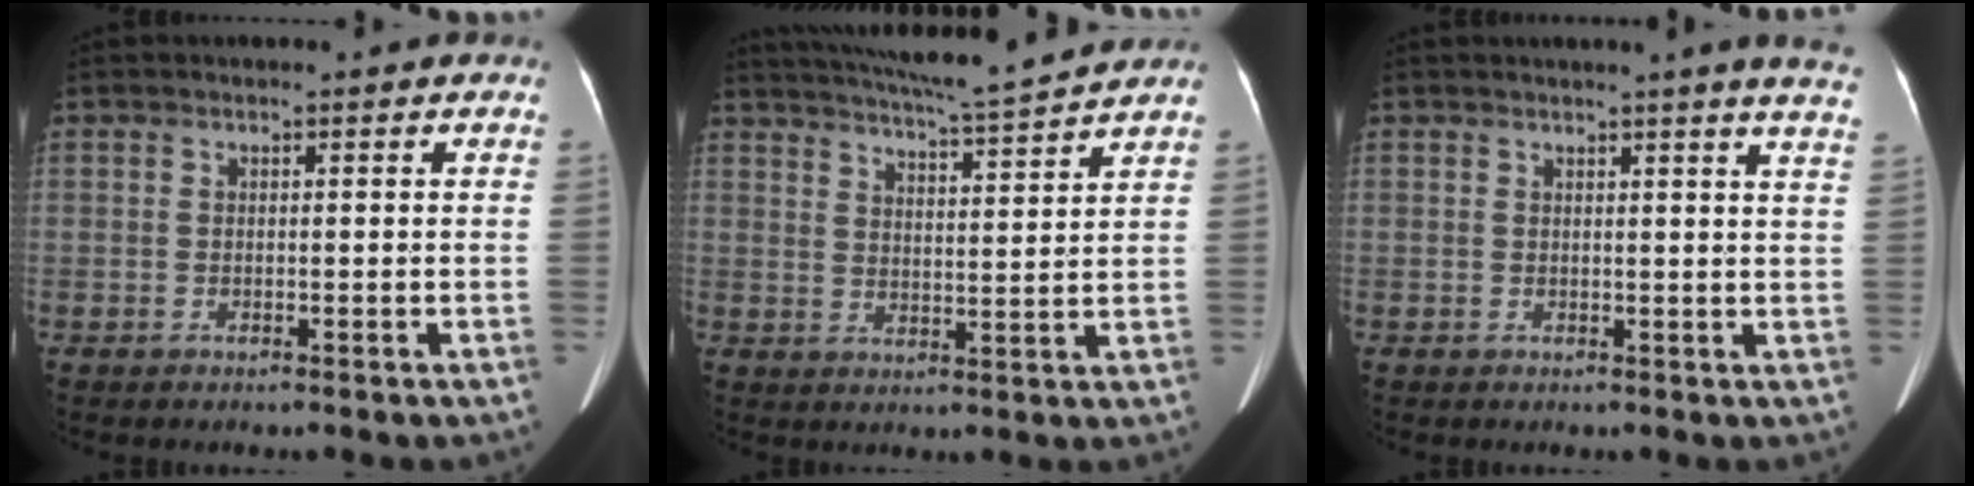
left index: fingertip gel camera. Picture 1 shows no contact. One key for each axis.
{"total": 13.1, "fx": 12.0, "fy": -0.7, "fz": 5.1, "tx": -0.094, "ty": 0.001, "tz": 0.178}
{"total": 8.6, "fx": 7.5, "fy": -0.5, "fz": 4.1, "tx": -0.043, "ty": -0.016, "tz": 0.059}